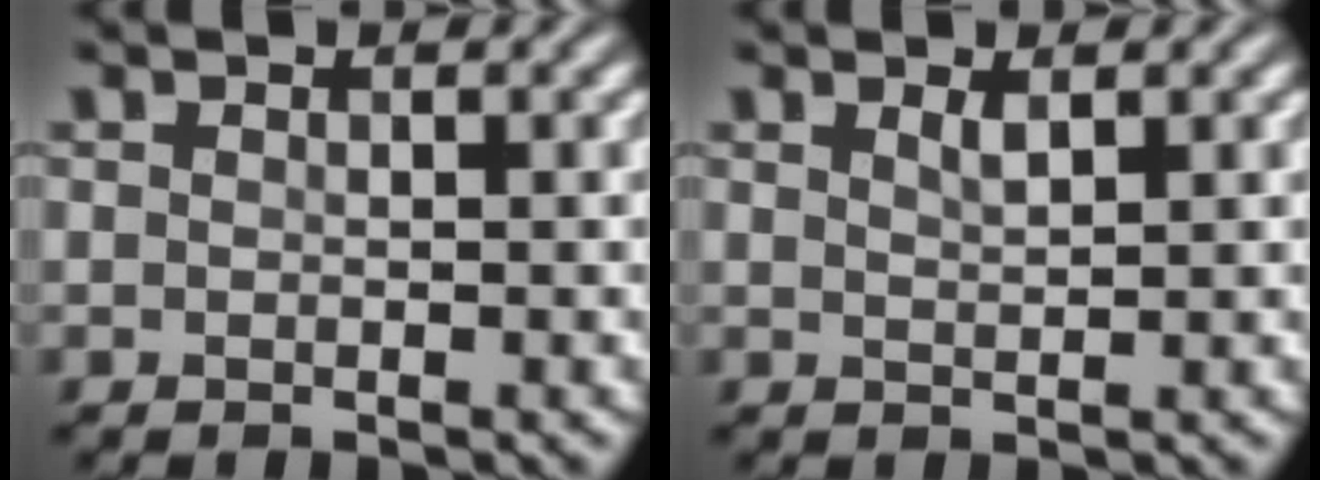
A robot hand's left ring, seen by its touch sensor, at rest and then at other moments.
{"total": 1.1, "force": [0.7, 0.2, 0.7], "torque": [-0.012, 0.000, 0.012]}